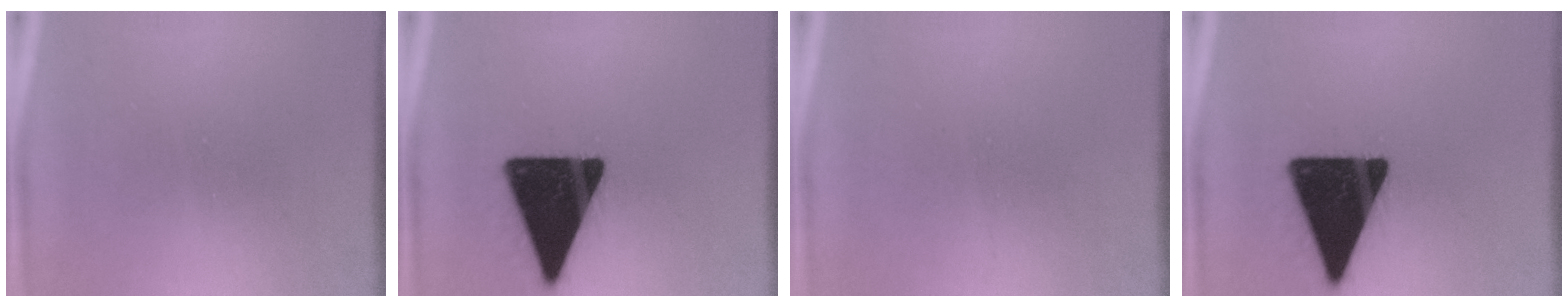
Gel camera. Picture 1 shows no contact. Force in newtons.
{"total": 19.5}
{"total": 1.4}
{"total": 19.5}